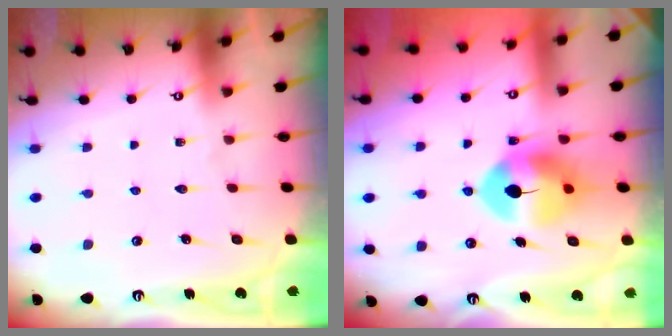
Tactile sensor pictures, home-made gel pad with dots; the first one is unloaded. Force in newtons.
{"total": 9.8, "press": 9.7, "slide": 1.3}